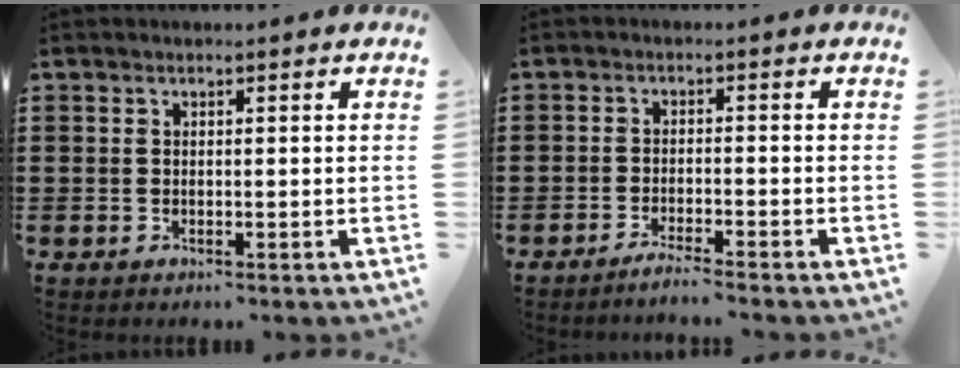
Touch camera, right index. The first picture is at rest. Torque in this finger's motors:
{"motor_torque": [-0.36, 1.02, -0.02, 0.00]}